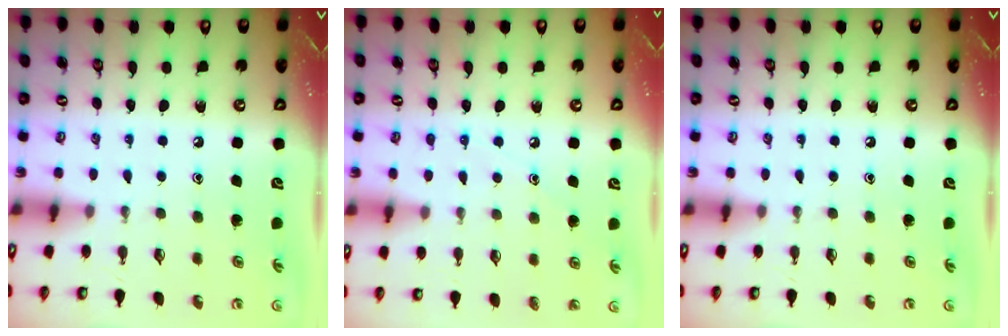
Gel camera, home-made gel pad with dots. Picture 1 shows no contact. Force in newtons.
{"total": 5.7, "press": 5.6, "slide": 0.6}
{"total": 0.0}